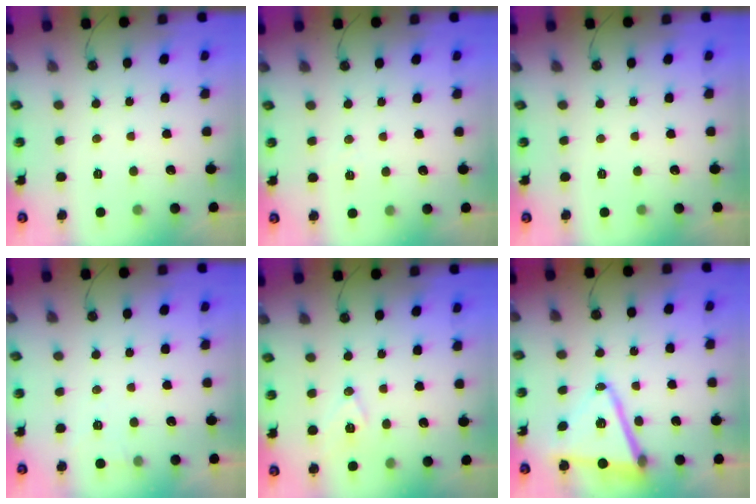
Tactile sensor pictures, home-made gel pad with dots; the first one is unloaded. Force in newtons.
{"total": 3.3, "press": 2.7, "slide": 1.9}
{"total": 0.0}
{"total": 4.5, "press": 1.8, "slide": 4.1}
{"total": 9.3, "press": 8.6, "slide": 3.6}
{"total": 14.2, "press": 13.9, "slide": 3.1}